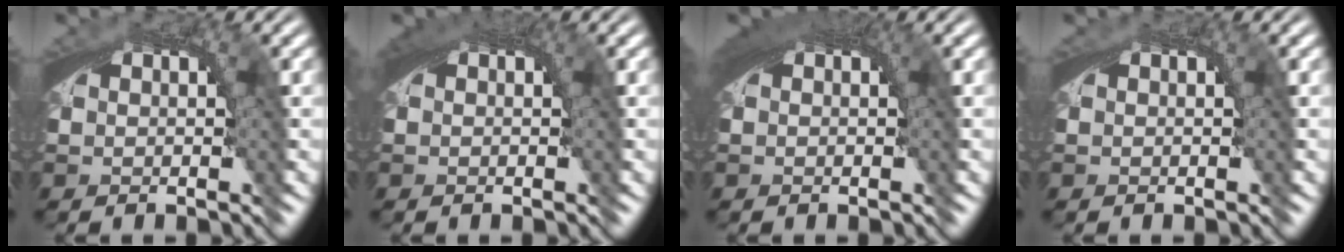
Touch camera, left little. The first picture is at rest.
{"total": 1.6, "force": [0.6, 0.2, 1.5], "torque": [-0.017, 0.004, 0.009]}
{"total": 2.3, "force": [0.9, 0.5, 2.0], "torque": [-0.023, 0.006, 0.012]}
{"total": 0.0}